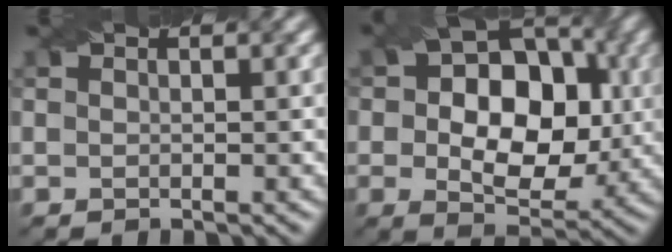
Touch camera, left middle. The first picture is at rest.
{"total": 10.9, "force": [0.4, 7.6, 7.8], "torque": [-0.111, -0.002, 0.008]}